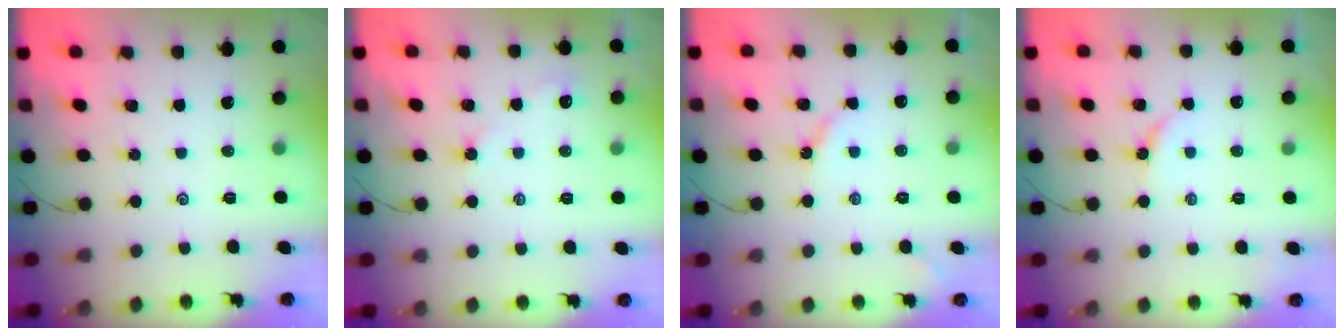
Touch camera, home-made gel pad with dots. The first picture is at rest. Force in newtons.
{"total": 3.1, "press": 3.1, "slide": 0.6}
{"total": 3.8, "press": 3.8, "slide": 0.3}
{"total": 2.9, "press": 2.9, "slide": 0.3}